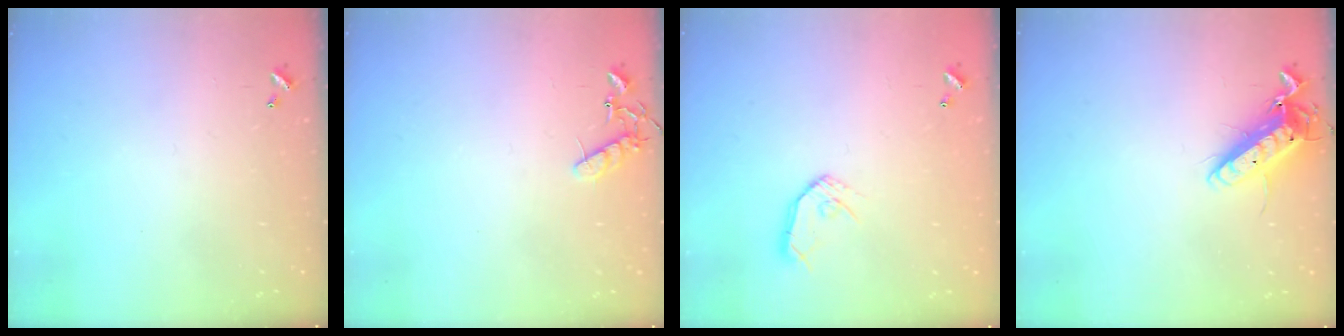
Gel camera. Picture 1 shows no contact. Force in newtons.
{"total": 8.1, "press": 8.1, "slide": 0.3}
{"total": 8.8, "press": 8.8, "slide": 0.6}
{"total": 13.6, "press": 13.4, "slide": 2.0}